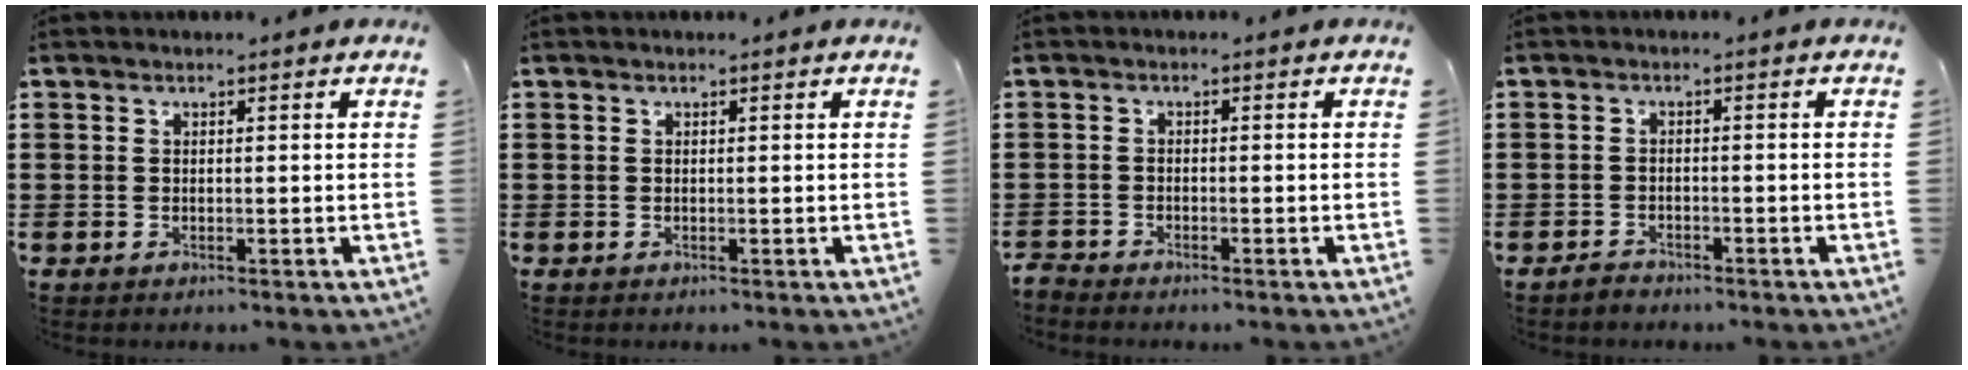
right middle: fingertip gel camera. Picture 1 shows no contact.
{"total": 0.0}
{"total": 1.7, "force": [-1.7, 0.1, 0.0], "torque": [-0.013, -0.002, -0.039]}
{"total": 1.4, "force": [-1.3, 0.3, 0.1], "torque": [-0.007, 0.003, -0.028]}